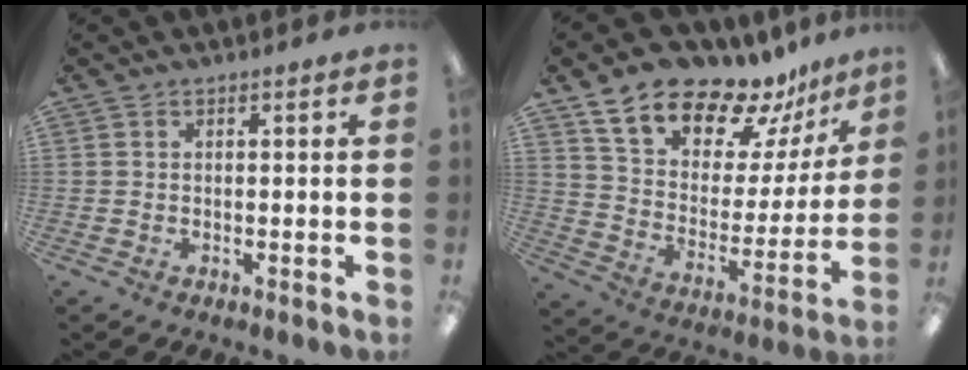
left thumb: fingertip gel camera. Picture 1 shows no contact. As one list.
[{"total": 17.3, "force": [14.5, 7.3, 6.1], "torque": [-0.114, -0.111, 0.258]}]